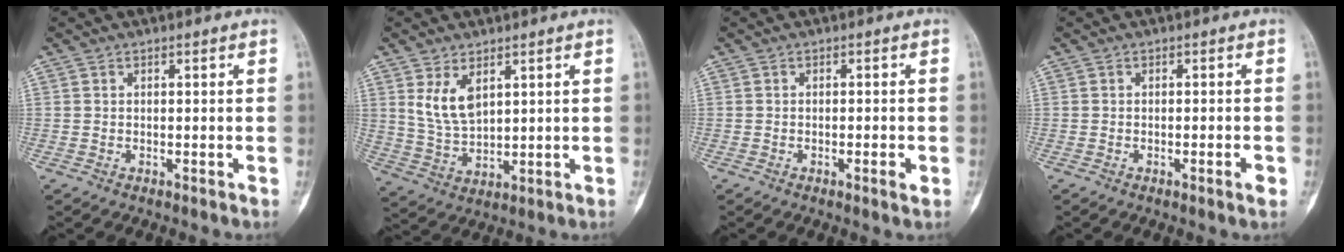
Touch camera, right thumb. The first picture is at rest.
{"total": 7.2, "force": [3.3, 3.9, 5.1], "torque": [-0.089, -0.021, 0.078]}
{"total": 2.0, "force": [-0.6, 0.4, 1.8], "torque": [-0.031, 0.000, -0.009]}
{"total": 1.9, "force": [-0.8, 0.2, 1.7], "torque": [-0.028, 0.001, -0.010]}